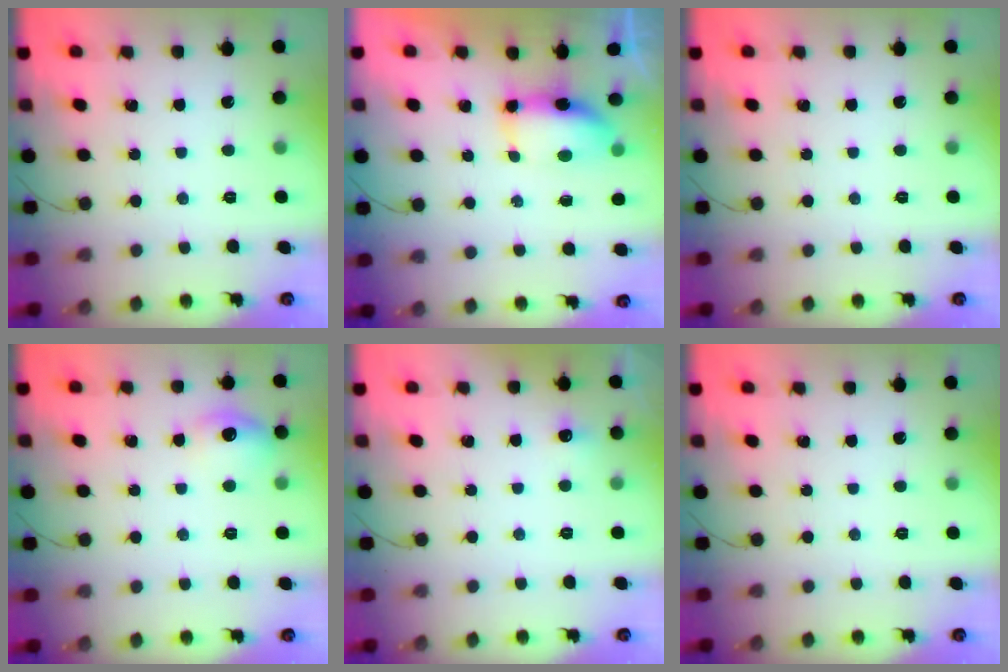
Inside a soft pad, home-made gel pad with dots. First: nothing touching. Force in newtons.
{"total": 13.8, "press": 8.9, "slide": 10.6}
{"total": 0.0}
{"total": 9.4, "press": 9.4, "slide": 0.5}
{"total": 4.4, "press": 4.2, "slide": 1.3}
{"total": 0.0}